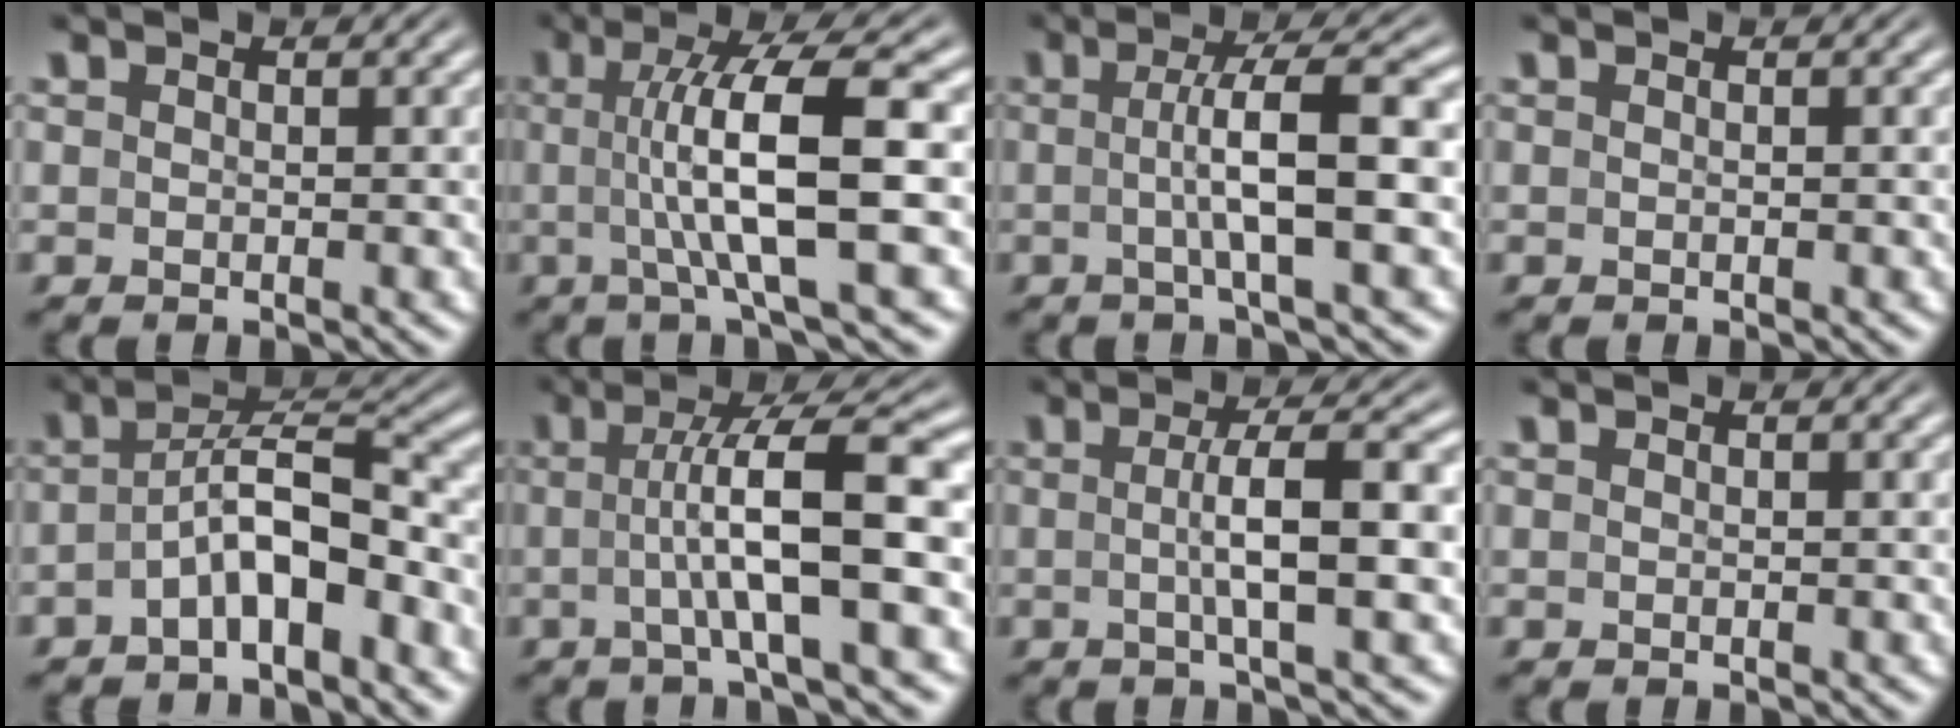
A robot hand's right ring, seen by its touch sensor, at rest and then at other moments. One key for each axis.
{"total": 7.4, "fx": 0.5, "fy": 0.7, "fz": 7.3, "tx": -0.130, "ty": -0.002, "tz": 0.010}
{"total": 4.8, "fx": -0.3, "fy": -0.2, "fz": 4.8, "tx": -0.074, "ty": 0.004, "tz": -0.005}
{"total": 0.0}
{"total": 5.7, "fx": -2.7, "fy": 3.0, "fz": 4.0, "tx": -0.074, "ty": -0.013, "tz": -0.042}
{"total": 6.9, "fx": -0.1, "fy": 1.0, "fz": 6.8, "tx": -0.110, "ty": 0.009, "tz": 0.000}
{"total": 4.2, "fx": -0.3, "fy": -0.2, "fz": 4.2, "tx": -0.066, "ty": 0.003, "tz": -0.005}
{"total": 0.0}